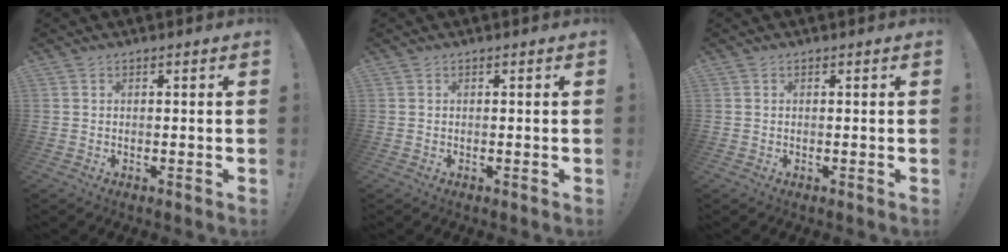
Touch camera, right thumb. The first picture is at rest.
{"total": 0.0}
{"total": 0.0}